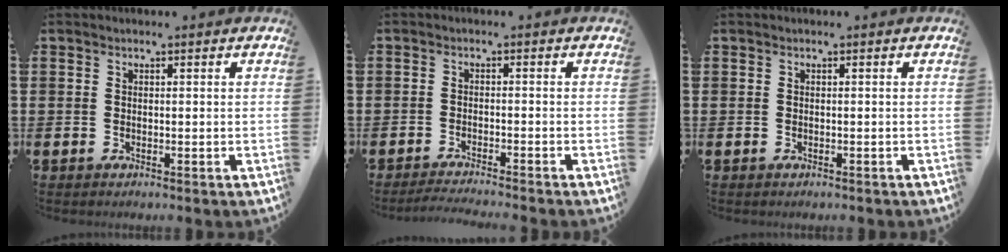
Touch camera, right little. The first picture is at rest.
{"total": 1.7, "force": [-1.6, -0.2, 0.5], "torque": [-0.007, 0.002, -0.031]}
{"total": 0.0}